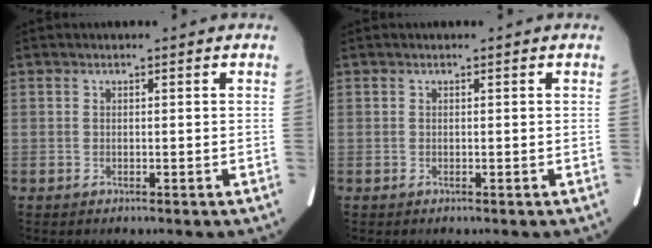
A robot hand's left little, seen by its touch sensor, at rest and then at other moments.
{"total": 0.0}